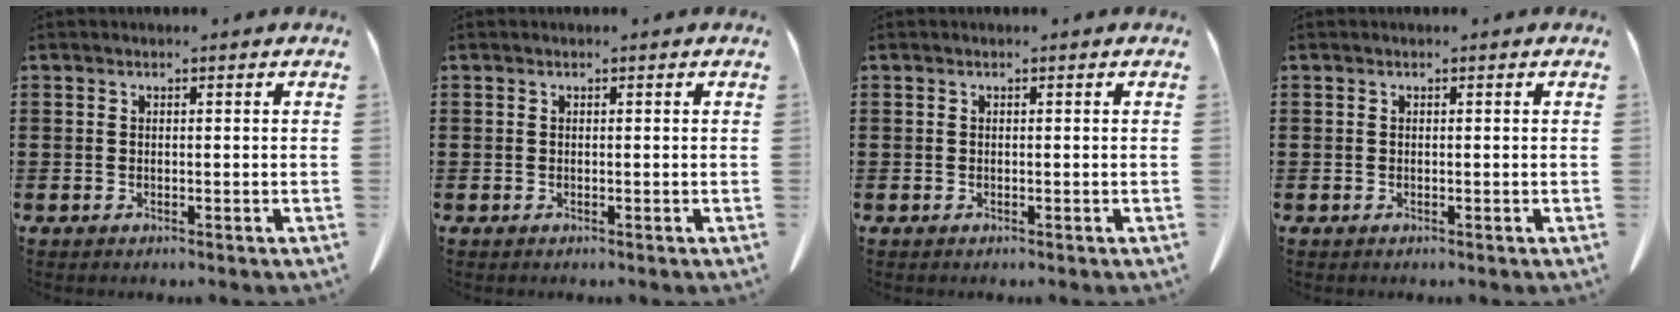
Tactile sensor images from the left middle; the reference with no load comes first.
{"total": 0.0}
{"total": 0.0}
{"total": 0.0}